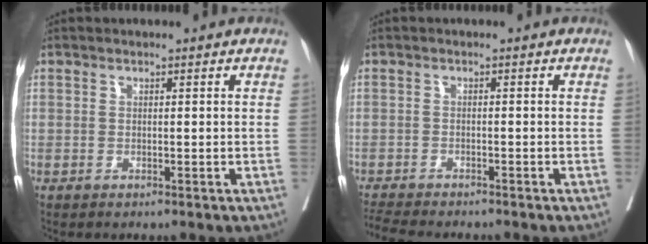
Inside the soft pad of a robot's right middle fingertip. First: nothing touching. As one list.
[{"total": 5.2, "force": [-4.9, 0.4, 1.6], "torque": [-0.030, -0.014, -0.083]}]